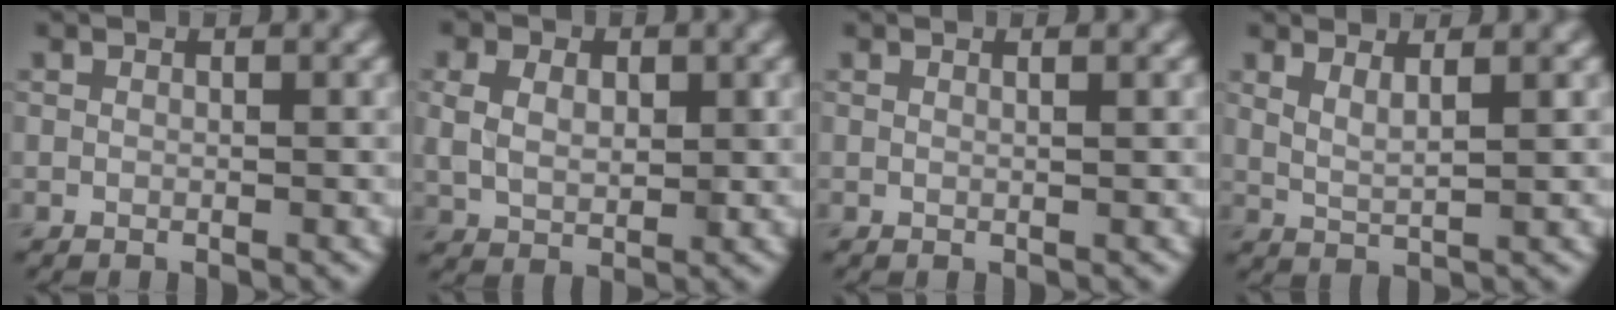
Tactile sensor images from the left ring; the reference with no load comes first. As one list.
[{"total": 4.8, "force": [1.3, 3.5, 3.1], "torque": [-0.048, 0.013, 0.008]}, {"total": 1.0, "force": [0.5, 0.4, 0.7], "torque": [-0.004, -0.001, -0.002]}, {"total": 2.2, "force": [1.4, 0.7, 1.6], "torque": [-0.021, -0.004, 0.023]}]